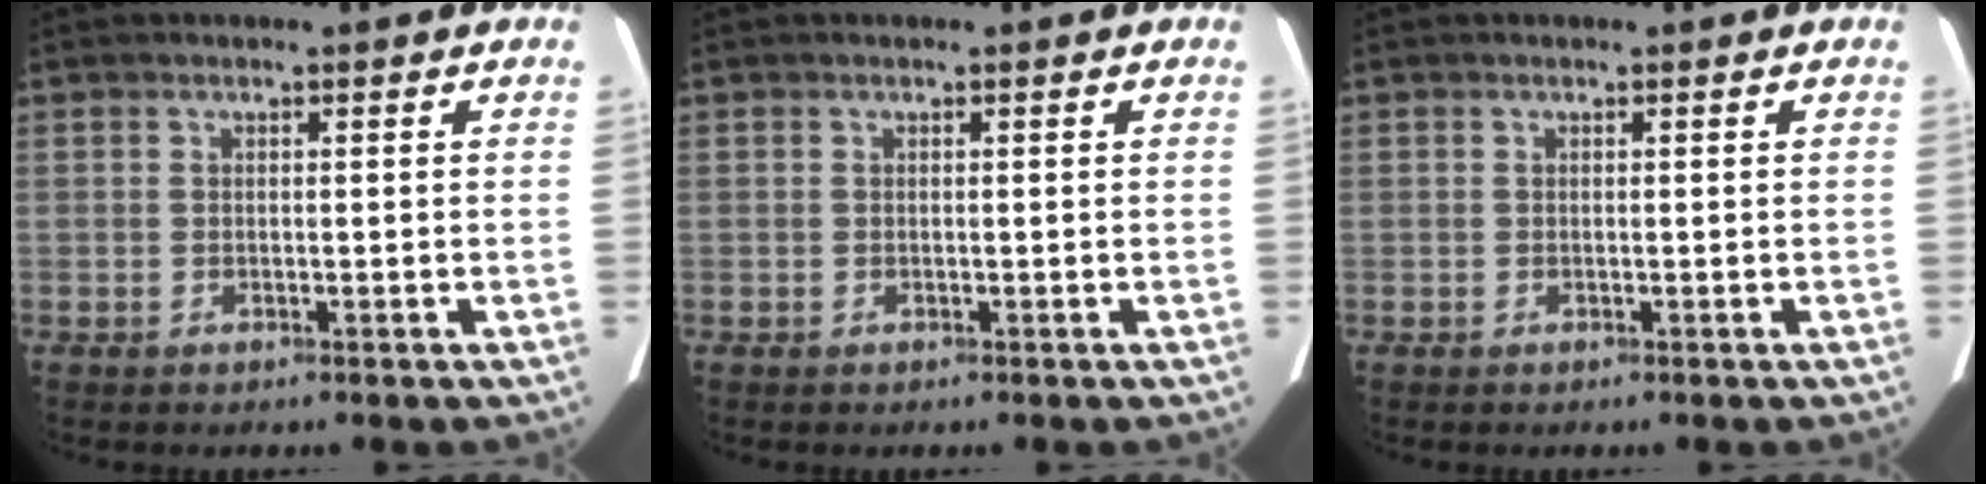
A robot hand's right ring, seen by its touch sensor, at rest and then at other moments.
{"total": 0.0}
{"total": 0.0}